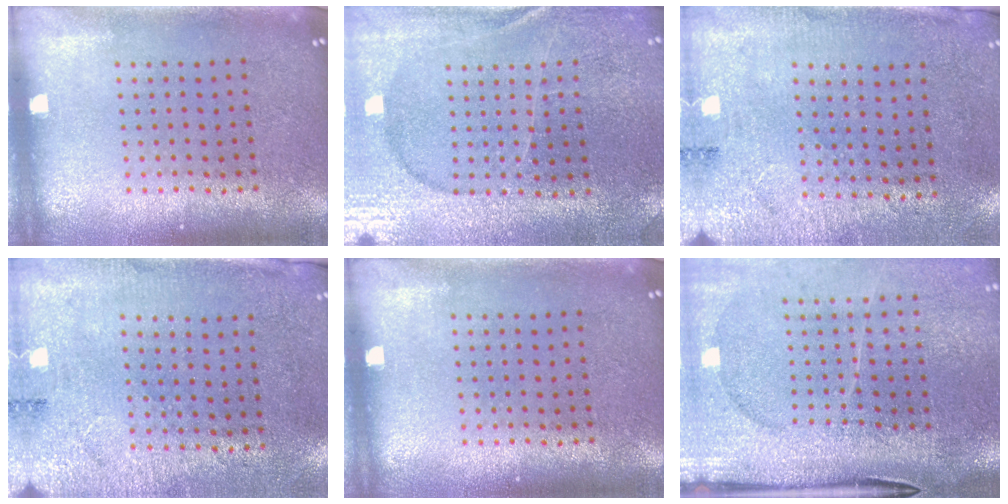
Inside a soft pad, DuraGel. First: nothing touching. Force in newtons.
{"total": 1.8, "press": 1.8, "slide": 0.2}
{"total": 2.7, "press": 2.3, "slide": 1.5}
{"total": 2.7, "press": 2.3, "slide": 1.5}
{"total": 0.0}
{"total": 4.7, "press": 3.8, "slide": 2.7}